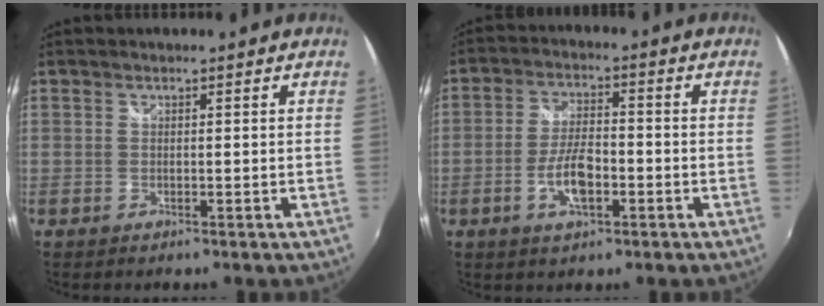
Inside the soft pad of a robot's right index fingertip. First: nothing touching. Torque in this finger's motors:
{"motor_torque": [1.16, -0.22, 0.42, 0.07]}